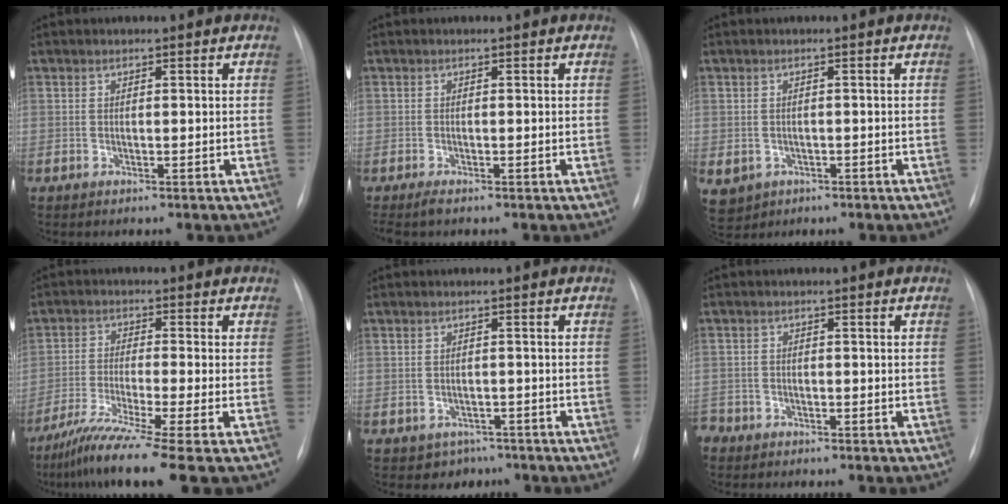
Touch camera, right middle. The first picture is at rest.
{"total": 1.4, "force": [-1.1, 0.1, 0.9], "torque": [-0.019, -0.006, -0.019]}
{"total": 6.3, "force": [-2.6, 5.3, 2.0], "torque": [-0.051, 0.000, -0.030]}
{"total": 11.7, "force": [-8.3, -2.0, 8.1], "torque": [-0.139, -0.042, -0.135]}
{"total": 3.3, "force": [-2.2, 2.4, -0.1], "torque": [0.003, 0.013, -0.026]}
{"total": 4.1, "force": [-3.4, 2.2, 0.6], "torque": [-0.009, 0.002, -0.060]}